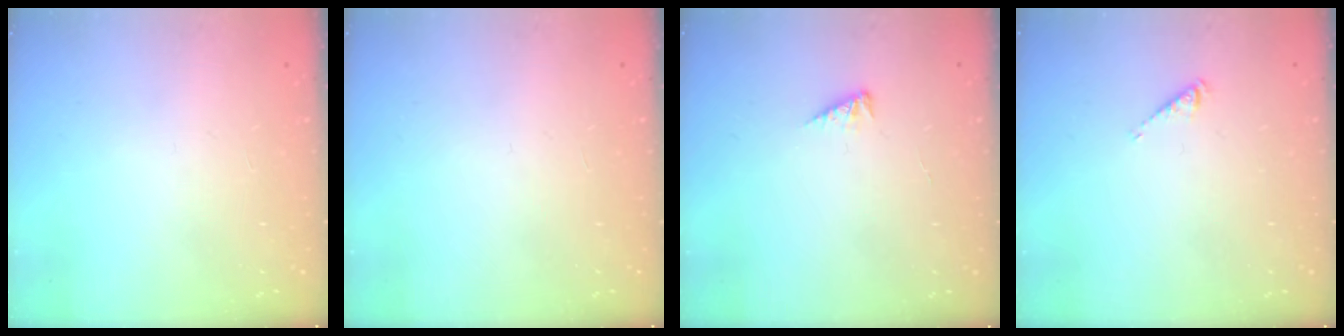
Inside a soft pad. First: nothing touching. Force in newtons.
{"total": 0.0}
{"total": 3.8, "press": 3.7, "slide": 0.5}
{"total": 2.7, "press": 2.6, "slide": 0.5}